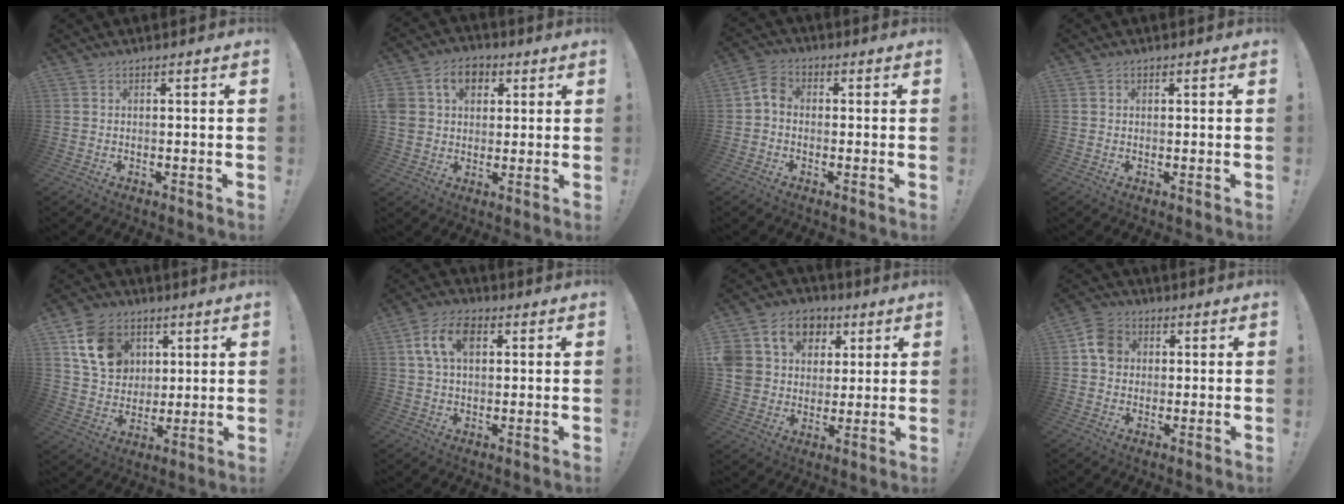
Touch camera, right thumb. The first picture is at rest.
{"total": 11.8, "force": [4.3, 9.1, 6.1], "torque": [-0.097, 0.002, 0.087]}
{"total": 4.9, "force": [-0.7, 3.7, 3.1], "torque": [-0.062, 0.017, -0.011]}
{"total": 0.9, "force": [0.3, 0.8, 0.1], "torque": [0.004, -0.001, 0.005]}
{"total": 14.5, "force": [6.0, 11.5, 6.5], "torque": [-0.108, -0.011, 0.124]}
{"total": 10.9, "force": [3.4, 7.0, 7.6], "torque": [-0.132, 0.010, 0.064]}
{"total": 15.8, "force": [6.2, 12.8, 6.8], "torque": [-0.119, -0.019, 0.130]}
{"total": 7.8, "force": [1.4, 6.8, 3.5], "torque": [-0.045, 0.011, 0.031]}